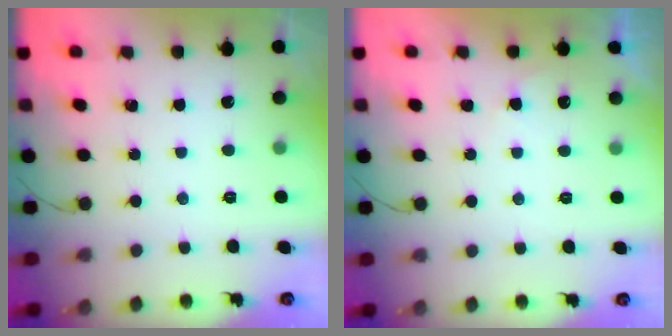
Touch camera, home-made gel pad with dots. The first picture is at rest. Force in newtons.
{"total": 3.2, "press": 3.2, "slide": 0.0}